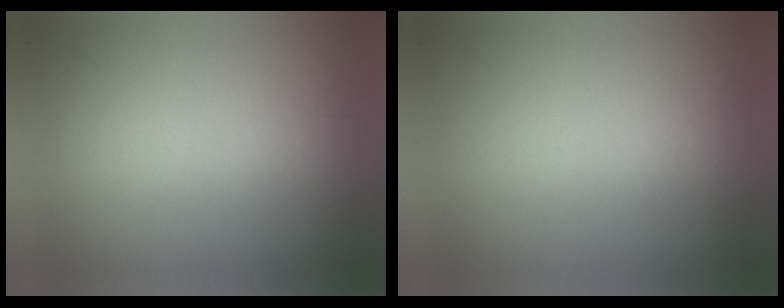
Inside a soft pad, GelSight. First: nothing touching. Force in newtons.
{"total": 0.0}